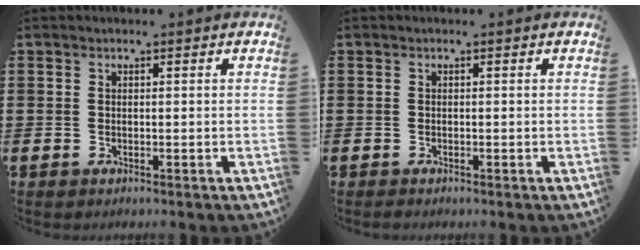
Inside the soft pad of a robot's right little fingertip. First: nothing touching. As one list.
[{"total": 0.0}]